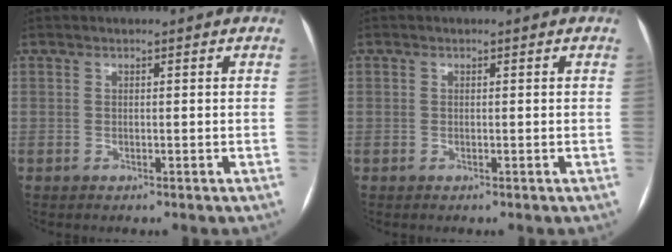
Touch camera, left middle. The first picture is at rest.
{"total": 0.0}